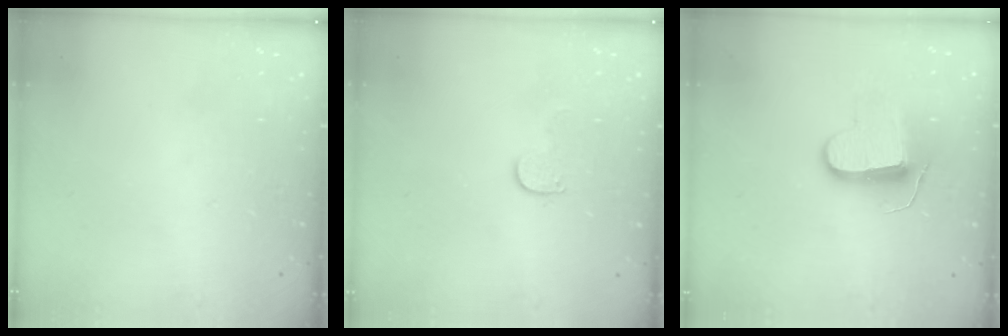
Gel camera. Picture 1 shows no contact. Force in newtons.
{"total": 6.4, "press": 6.4, "slide": 0.5}
{"total": 9.8, "press": 9.8, "slide": 0.2}